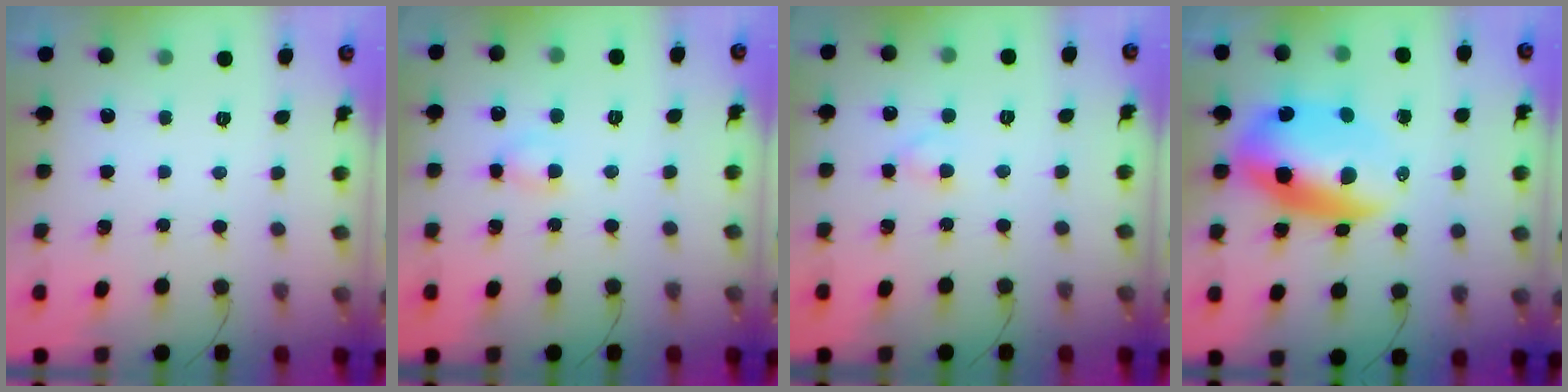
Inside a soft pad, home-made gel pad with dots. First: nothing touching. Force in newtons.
{"total": 3.7, "press": 3.5, "slide": 1.2}
{"total": 2.4, "press": 2.1, "slide": 1.1}
{"total": 13.9, "press": 13.5, "slide": 3.3}